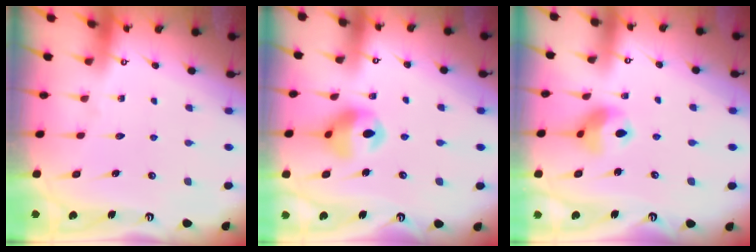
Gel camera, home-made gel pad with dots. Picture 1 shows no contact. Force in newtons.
{"total": 12.5, "press": 11.9, "slide": 3.8}
{"total": 8.6, "press": 8.5, "slide": 0.8}